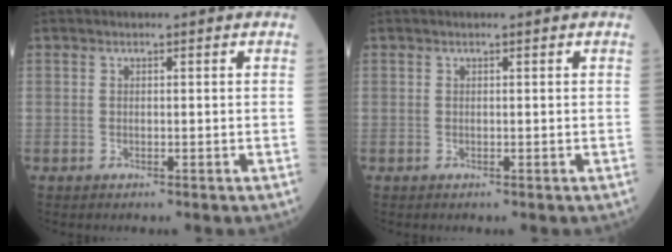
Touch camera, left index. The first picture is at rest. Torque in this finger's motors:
{"motor_torque": [-0.19, -0.20, -0.03, -0.05]}